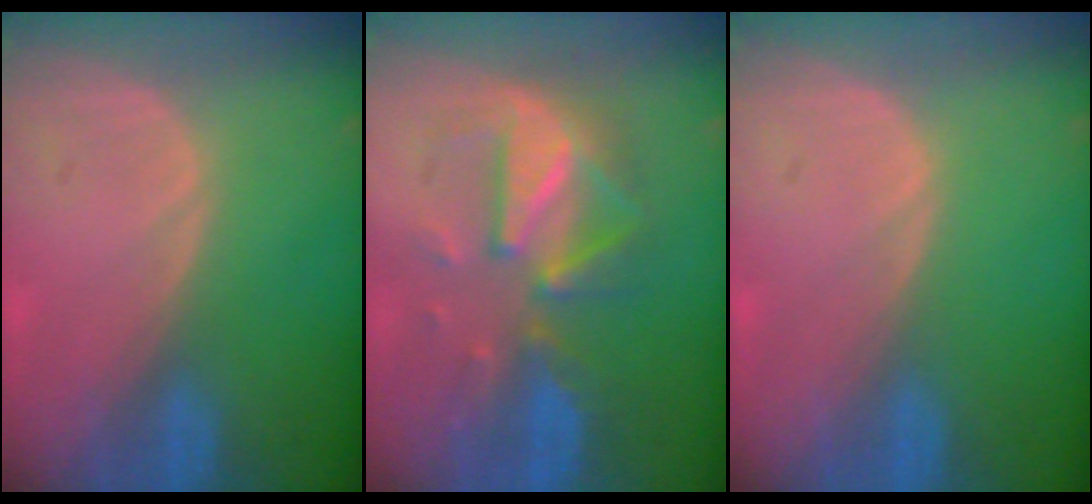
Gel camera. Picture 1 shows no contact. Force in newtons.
{"total": 8.2, "press": 8.2, "slide": 0.1}
{"total": 0.0}